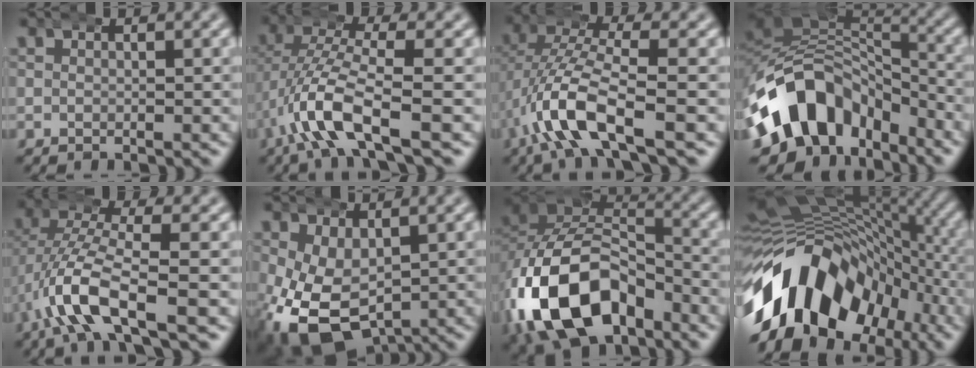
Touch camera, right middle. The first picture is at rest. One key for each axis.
{"total": 6.2, "fx": -1.8, "fy": 2.4, "fz": 5.5, "tx": -0.136, "ty": -0.025, "tz": -0.017}
{"total": 7.0, "fx": -1.6, "fy": 3.2, "fz": 6.0, "tx": -0.151, "ty": -0.026, "tz": -0.015}
{"total": 14.6, "fx": -3.8, "fy": 10.8, "fz": 8.9, "tx": -0.195, "ty": -0.045, "tz": -0.046}
{"total": 6.3, "fx": -1.7, "fy": 2.5, "fz": 5.6, "tx": -0.139, "ty": -0.025, "tz": -0.016}
{"total": 11.1, "fx": -4.0, "fy": 8.1, "fz": 6.5, "tx": -0.160, "ty": -0.082, "tz": -0.030}
{"total": 14.8, "fx": -3.9, "fy": 10.1, "fz": 10.1, "tx": -0.218, "ty": -0.047, "tz": -0.047}
{"total": 22.2, "fx": -4.2, "fy": 16.6, "fz": 14.1, "tx": -0.229, "ty": -0.022, "tz": -0.058}